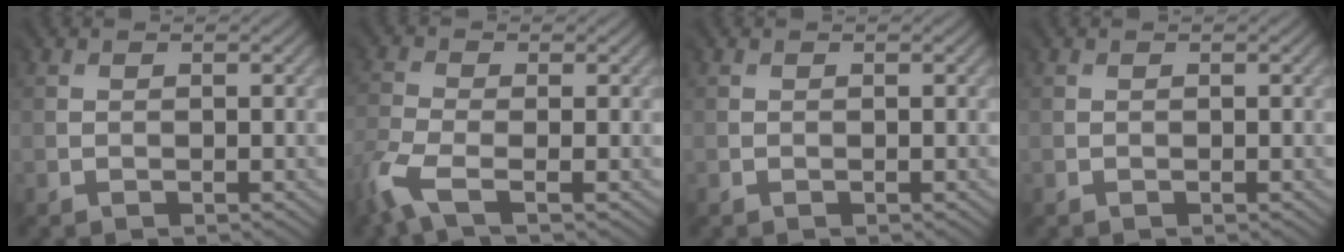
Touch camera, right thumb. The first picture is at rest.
{"total": 5.7, "force": [-3.3, 2.1, 4.1], "torque": [-0.108, -0.013, -0.075]}
{"total": 0.0}
{"total": 0.0}